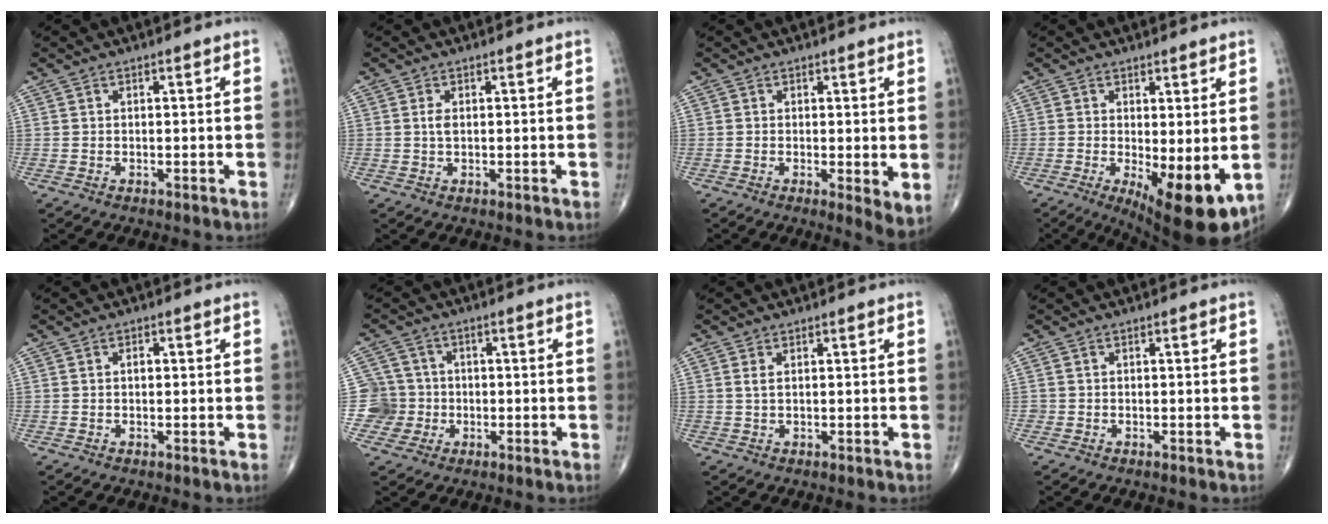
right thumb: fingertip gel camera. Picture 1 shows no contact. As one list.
[{"total": 1.4, "force": [0.2, 0.7, 1.1], "torque": [-0.022, 0.001, 0.005]}, {"total": 4.2, "force": [-0.1, 1.3, 4.1], "torque": [-0.061, -0.015, -0.005]}, {"total": 11.6, "force": [-2.4, 4.0, 10.6], "torque": [-0.146, -0.027, -0.024]}, {"total": 1.1, "force": [0.1, 0.7, 0.8], "torque": [-0.010, 0.003, 0.000]}, {"total": 6.3, "force": [-1.1, 6.1, -0.4], "torque": [0.039, 0.016, -0.025]}, {"total": 1.2, "force": [0.5, 0.6, 1.0], "torque": [-0.024, 0.005, 0.013]}, {"total": 0.6, "force": [-0.1, 0.6, 0.0], "torque": [0.002, 0.005, -0.004]}]